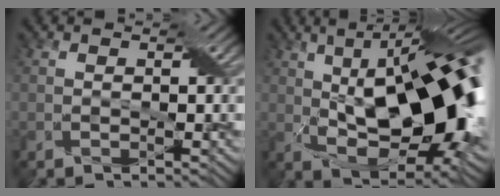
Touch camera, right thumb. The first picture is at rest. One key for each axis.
{"total": 18.8, "fx": 2.4, "fy": 8.0, "fz": 16.9, "tx": -0.248, "ty": 0.023, "tz": 0.023}